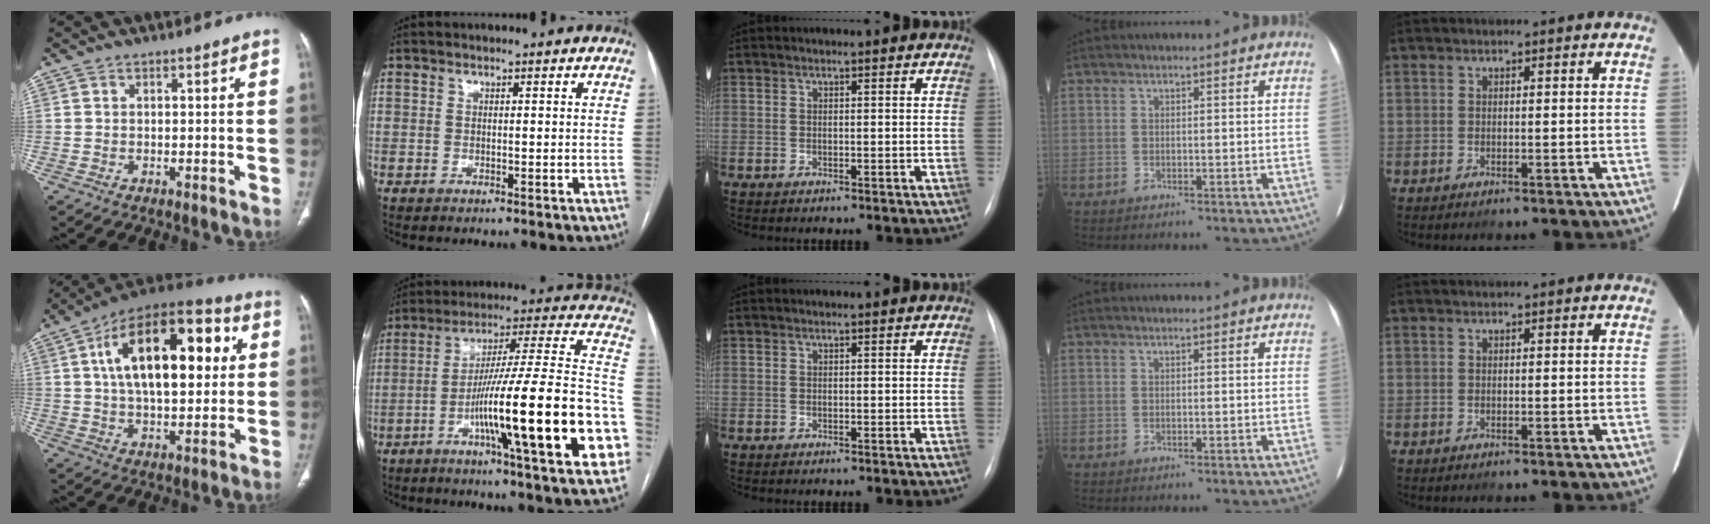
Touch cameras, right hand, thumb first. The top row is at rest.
{"thumb": {"total": 24.8, "force": [5.6, 12.3, 20.8], "torque": [-0.306, 0.017, 0.080]}, "index": {"total": 27.5, "force": [-8.5, 1.6, 26.1], "torque": [-0.323, -0.002, -0.136]}}